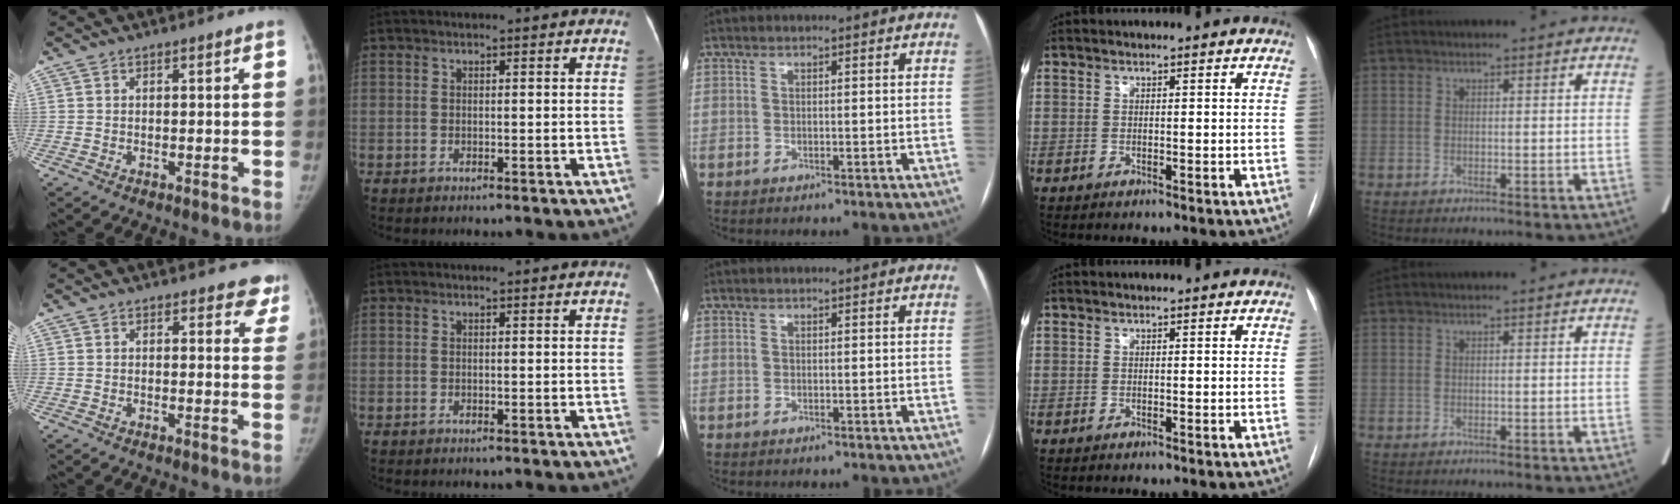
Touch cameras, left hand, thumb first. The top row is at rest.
{"thumb": {"total": 5.6, "force": [4.9, 2.6, 0.9], "torque": [0.039, -0.023, 0.032]}, "index": {"total": 0.7, "force": [0.6, 0.0, 0.2], "torque": [-0.005, 0.002, 0.007]}}